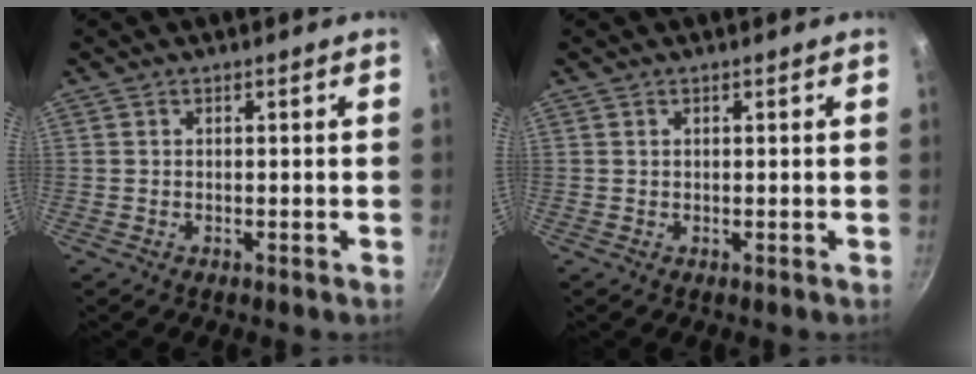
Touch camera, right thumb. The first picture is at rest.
{"total": 0.0}